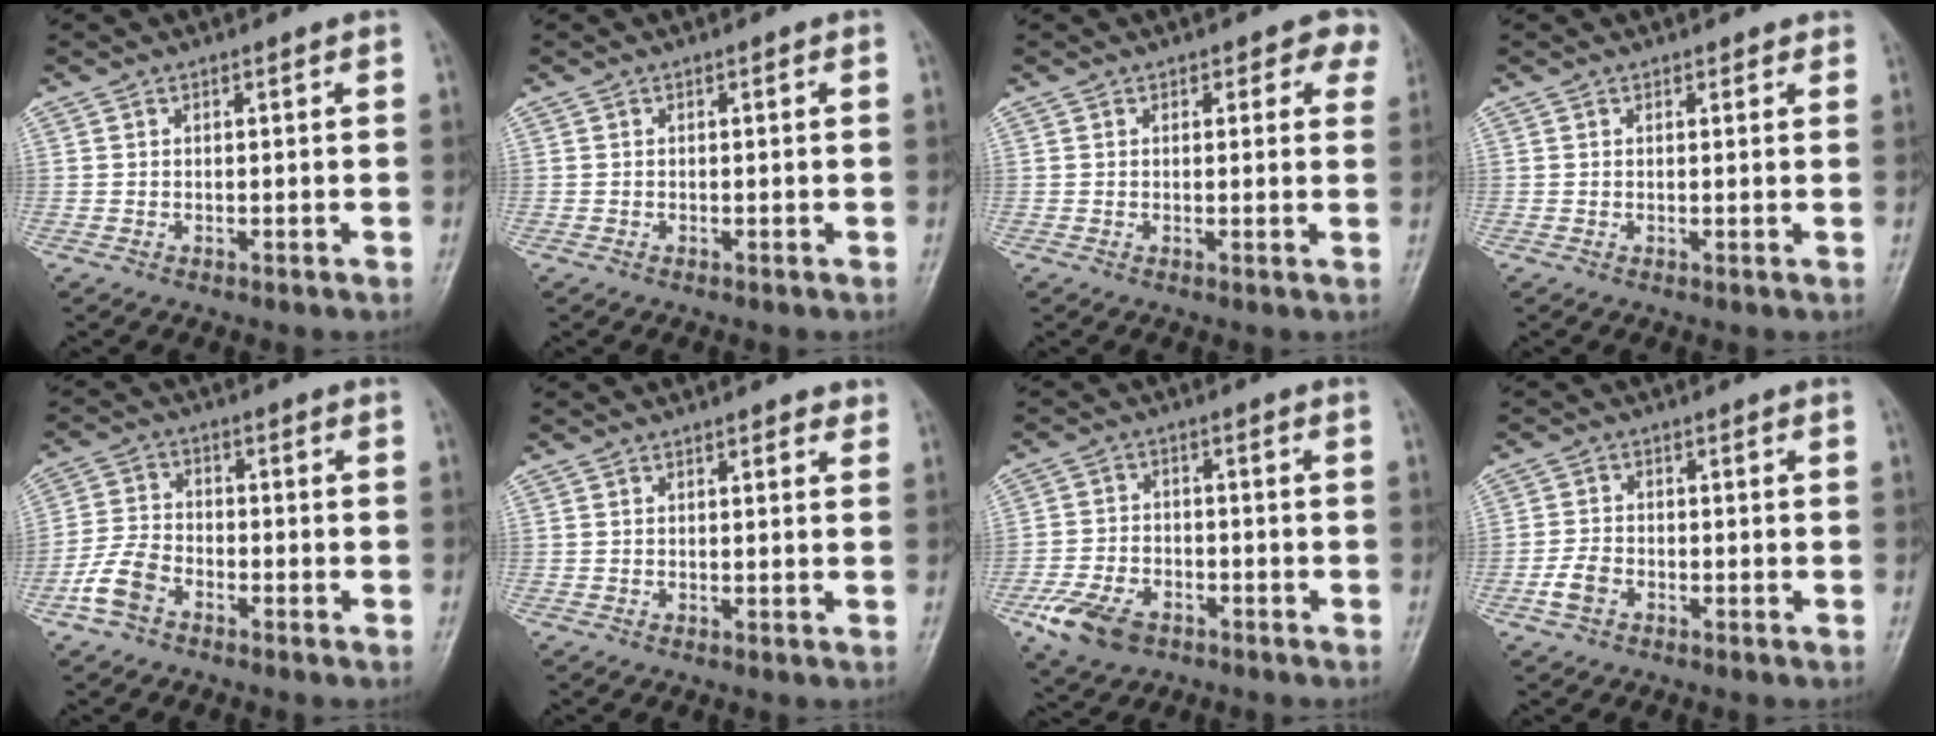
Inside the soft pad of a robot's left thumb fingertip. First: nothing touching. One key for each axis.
{"total": 0.0}
{"total": 4.0, "fx": 2.4, "fy": 2.5, "fz": 2.0, "tx": 0.018, "ty": -0.006, "tz": 0.016}
{"total": 1.1, "fx": 0.8, "fy": 0.6, "fz": 0.3, "tx": 0.005, "ty": -0.006, "tz": 0.006}
{"total": 6.5, "fx": -3.8, "fy": 4.0, "fz": 3.4, "tx": -0.072, "ty": 0.020, "tz": -0.081}
{"total": 1.7, "fx": 1.1, "fy": 0.8, "fz": 1.0, "tx": -0.004, "ty": -0.003, "tz": 0.010}
{"total": 9.2, "fx": -5.0, "fy": 5.9, "fz": 5.0, "tx": -0.093, "ty": 0.015, "tz": -0.088}
{"total": 3.7, "fx": -1.9, "fy": 2.5, "fz": 1.9, "tx": -0.041, "ty": 0.009, "tz": -0.039}